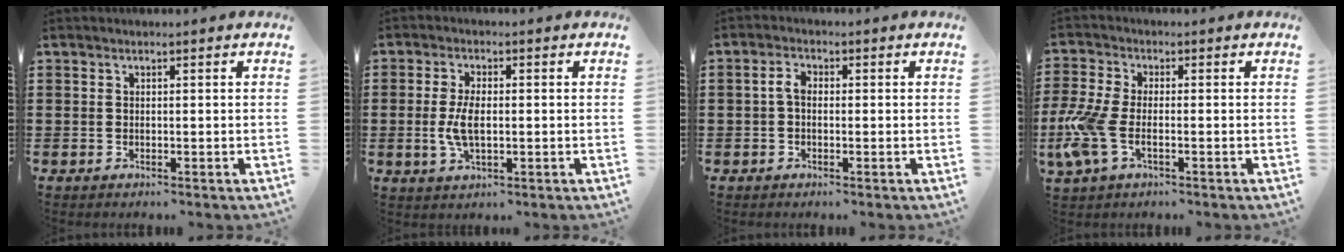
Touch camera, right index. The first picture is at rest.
{"total": 5.4, "force": [-0.3, 2.5, 4.8], "torque": [-0.109, -0.003, -0.011]}
{"total": 2.6, "force": [-0.3, 1.5, 2.1], "torque": [-0.048, 0.002, -0.010]}
{"total": 6.9, "force": [-2.0, 3.1, 5.8], "torque": [-0.147, -0.012, -0.042]}